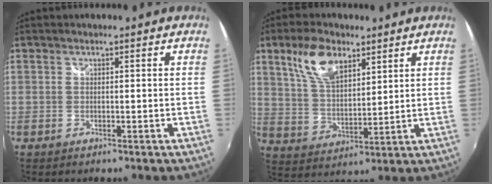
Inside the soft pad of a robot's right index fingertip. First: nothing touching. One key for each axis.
{"total": 10.8, "fx": 6.2, "fy": 5.3, "fz": 7.1, "tx": -0.136, "ty": 0.017, "tz": 0.125}